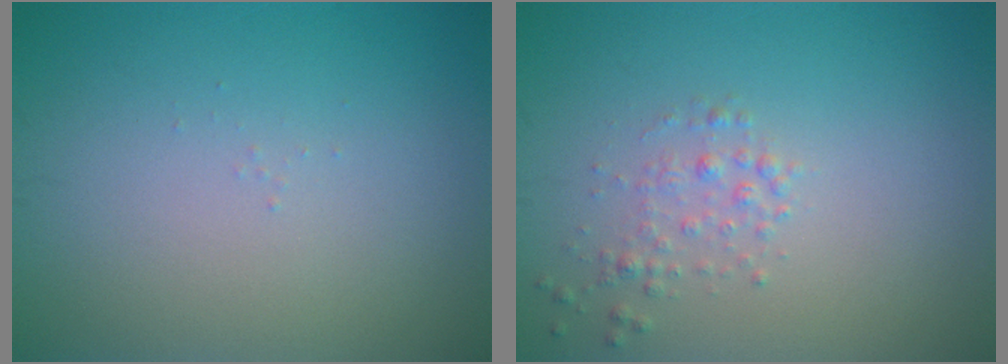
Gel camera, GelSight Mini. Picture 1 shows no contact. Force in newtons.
{"total": 1.4, "press": 1.4, "slide": 0.1}